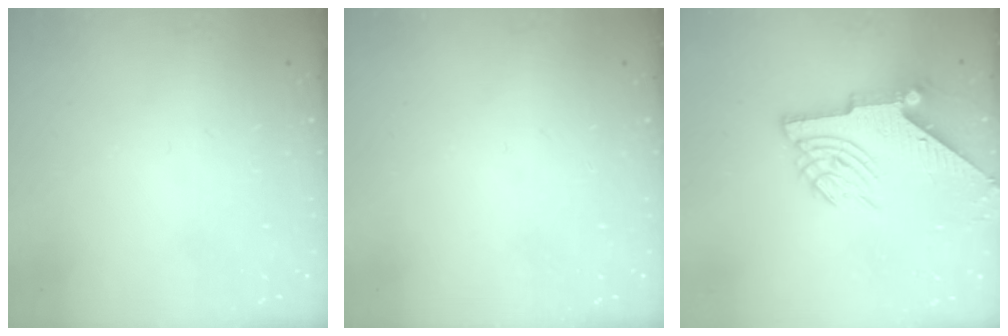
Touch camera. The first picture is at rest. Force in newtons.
{"total": 0.0}
{"total": 9.8, "press": 9.7, "slide": 0.7}